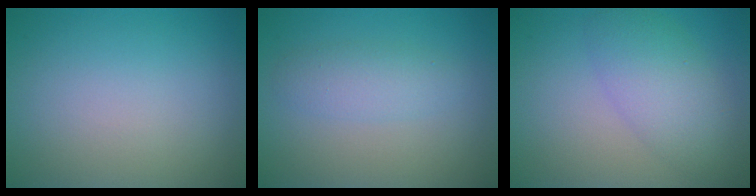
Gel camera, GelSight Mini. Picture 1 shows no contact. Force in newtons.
{"total": 2.4, "press": 2.4, "slide": 0.0}
{"total": 4.7, "press": 4.7, "slide": 0.1}